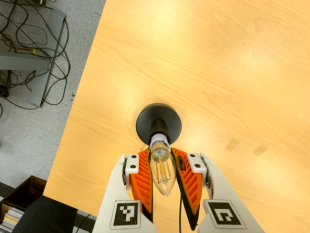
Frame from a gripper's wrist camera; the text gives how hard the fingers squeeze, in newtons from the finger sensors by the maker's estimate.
{"total": 22.1, "left": 23.3, "right": 20.8}